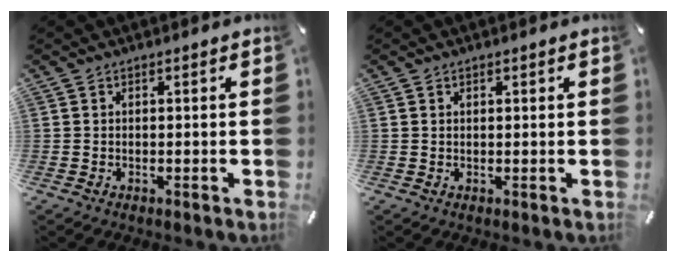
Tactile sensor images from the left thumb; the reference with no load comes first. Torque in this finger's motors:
{"motor_torque": [0.14, -0.07, 0.23, -0.24, -0.06]}